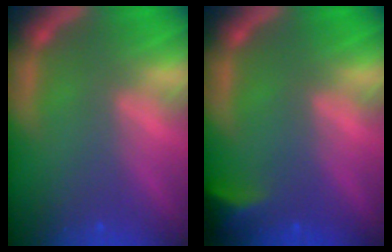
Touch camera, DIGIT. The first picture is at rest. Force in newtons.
{"total": 2.9}